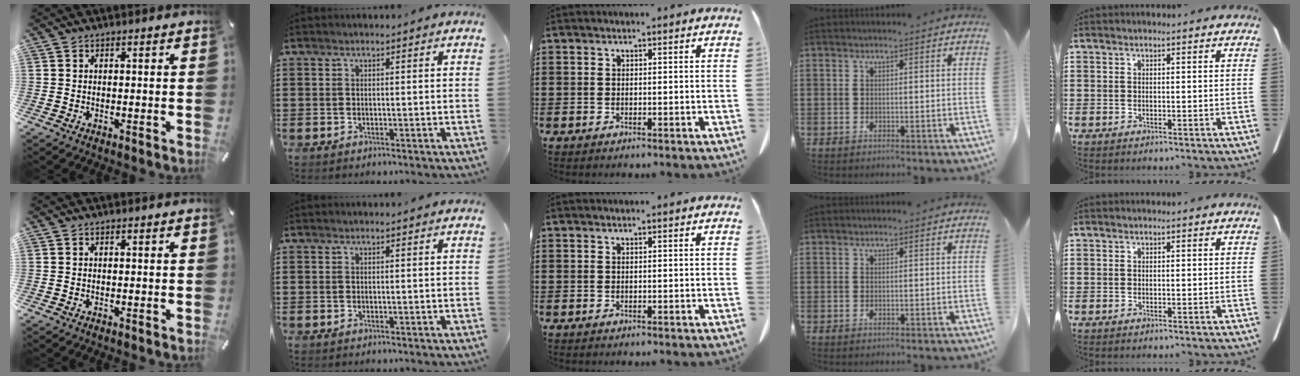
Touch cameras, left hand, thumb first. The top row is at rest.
{}